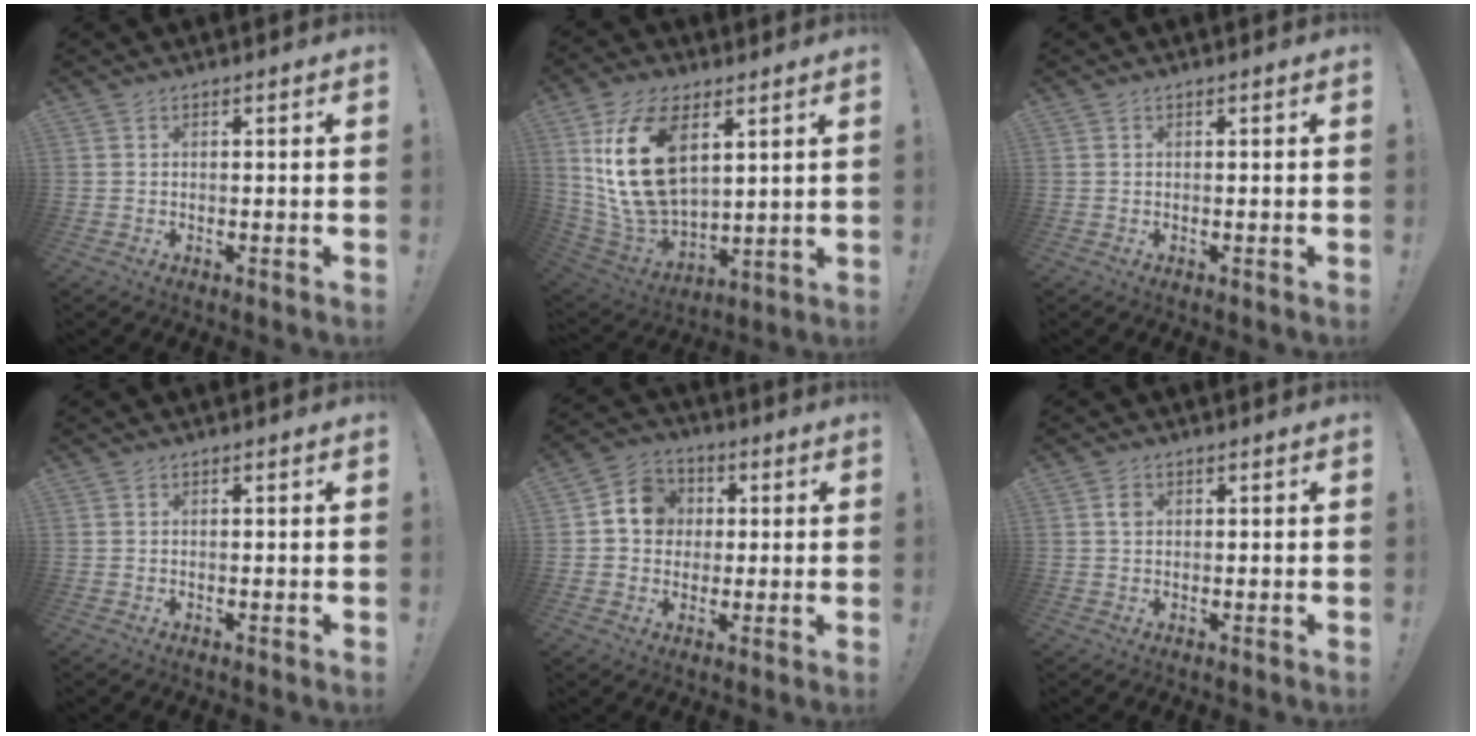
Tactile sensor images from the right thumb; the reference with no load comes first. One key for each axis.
{"total": 20.5, "fx": 7.7, "fy": 12.3, "fz": 14.4, "tx": -0.300, "ty": -0.033, "tz": 0.137}
{"total": 0.0}
{"total": 0.0}
{"total": 9.8, "fx": 1.7, "fy": 8.9, "fz": 3.6, "tx": -0.052, "ty": 0.007, "tz": 0.037}
{"total": 1.5, "fx": 0.3, "fy": 1.3, "fz": 0.7, "tx": -0.005, "ty": 0.000, "tz": 0.003}